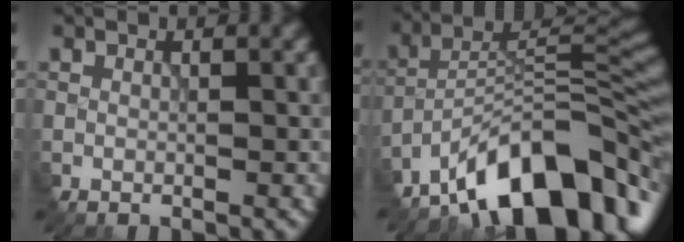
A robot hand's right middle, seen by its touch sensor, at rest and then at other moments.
{"total": 12.4, "force": [-9.1, 4.4, 7.2], "torque": [-0.098, 0.024, -0.164]}